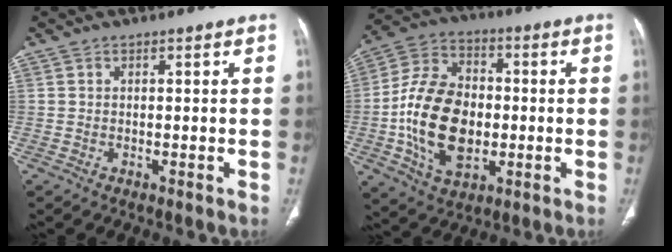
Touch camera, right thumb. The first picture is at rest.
{"total": 17.5, "force": [-2.2, 11.7, 12.9], "torque": [-0.217, 0.017, -0.034]}